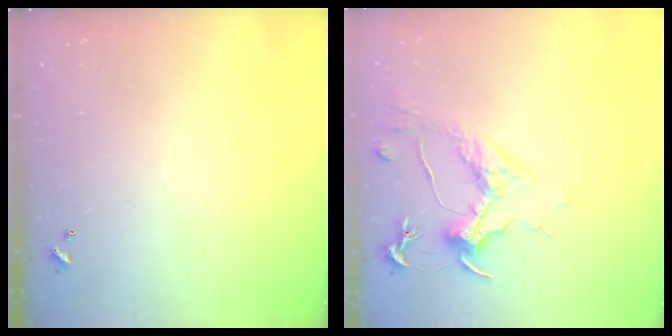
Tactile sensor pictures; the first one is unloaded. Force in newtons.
{"total": 1.6, "press": 1.4, "slide": 0.8}